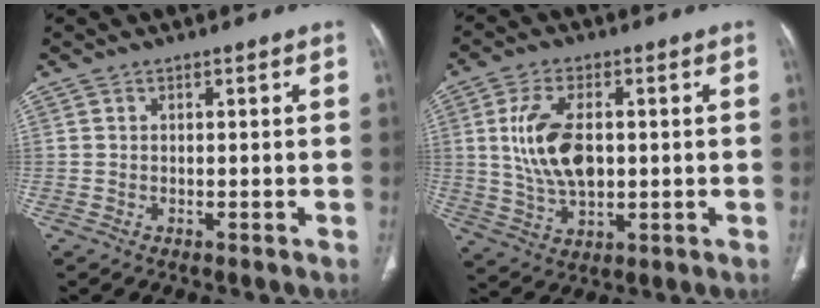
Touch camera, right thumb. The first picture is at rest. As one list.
[{"total": 11.7, "force": [1.3, 6.5, 9.6], "torque": [-0.187, -0.004, 0.034]}]